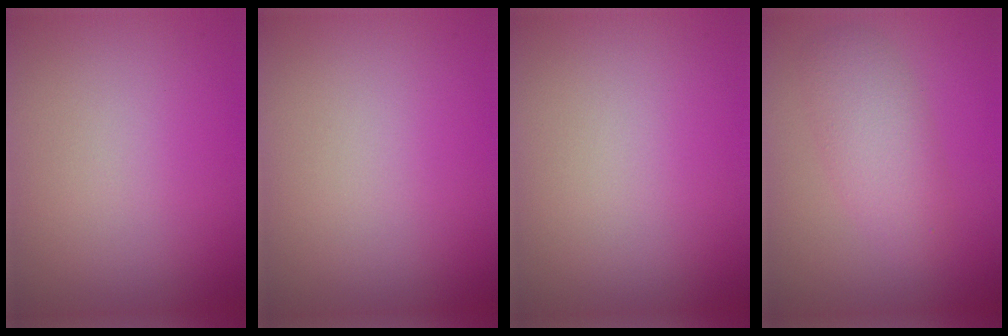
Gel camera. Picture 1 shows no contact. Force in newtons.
{"total": 0.0}
{"total": 0.0}
{"total": 3.6, "press": 3.6, "slide": 0.2}